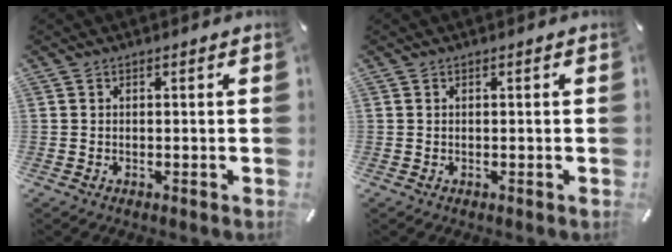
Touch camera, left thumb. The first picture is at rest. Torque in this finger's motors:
{"motor_torque": [0.00, 0.00, -0.01, 0.01, 0.00]}